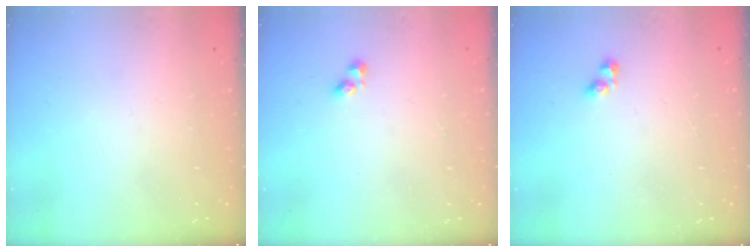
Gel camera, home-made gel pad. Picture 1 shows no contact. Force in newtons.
{"total": 2.4, "press": 2.3, "slide": 0.6}
{"total": 2.9, "press": 2.9, "slide": 0.4}